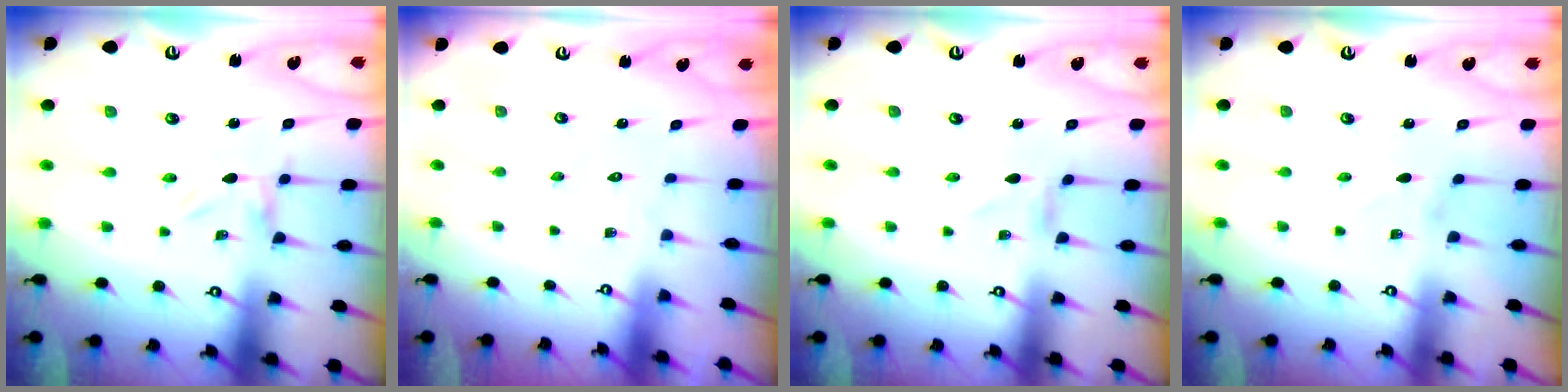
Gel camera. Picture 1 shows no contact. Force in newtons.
{"total": 1.5, "press": 1.5, "slide": 0.1}
{"total": 1.2, "press": 1.2, "slide": 0.1}
{"total": 1.2, "press": 1.2, "slide": 0.1}